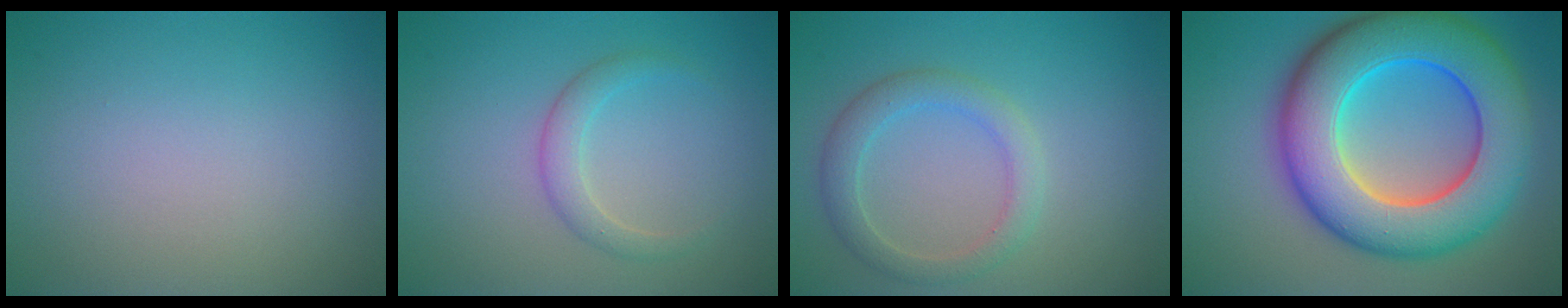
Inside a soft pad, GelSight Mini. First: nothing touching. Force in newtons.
{"total": 2.0, "press": 2.0, "slide": 0.1}
{"total": 2.9, "press": 2.9, "slide": 0.2}
{"total": 13.2, "press": 13.2, "slide": 0.3}